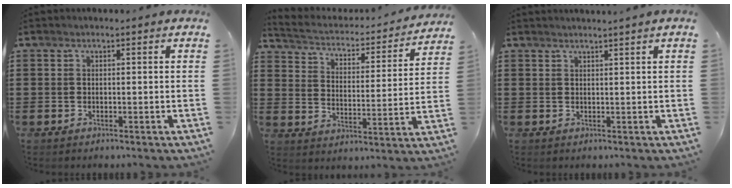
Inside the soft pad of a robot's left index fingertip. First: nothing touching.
{"total": 2.4, "force": [2.3, 0.6, 0.6], "torque": [-0.032, -0.025, 0.028]}
{"total": 1.1, "force": [1.0, -0.4, 0.3], "torque": [-0.004, -0.003, 0.020]}